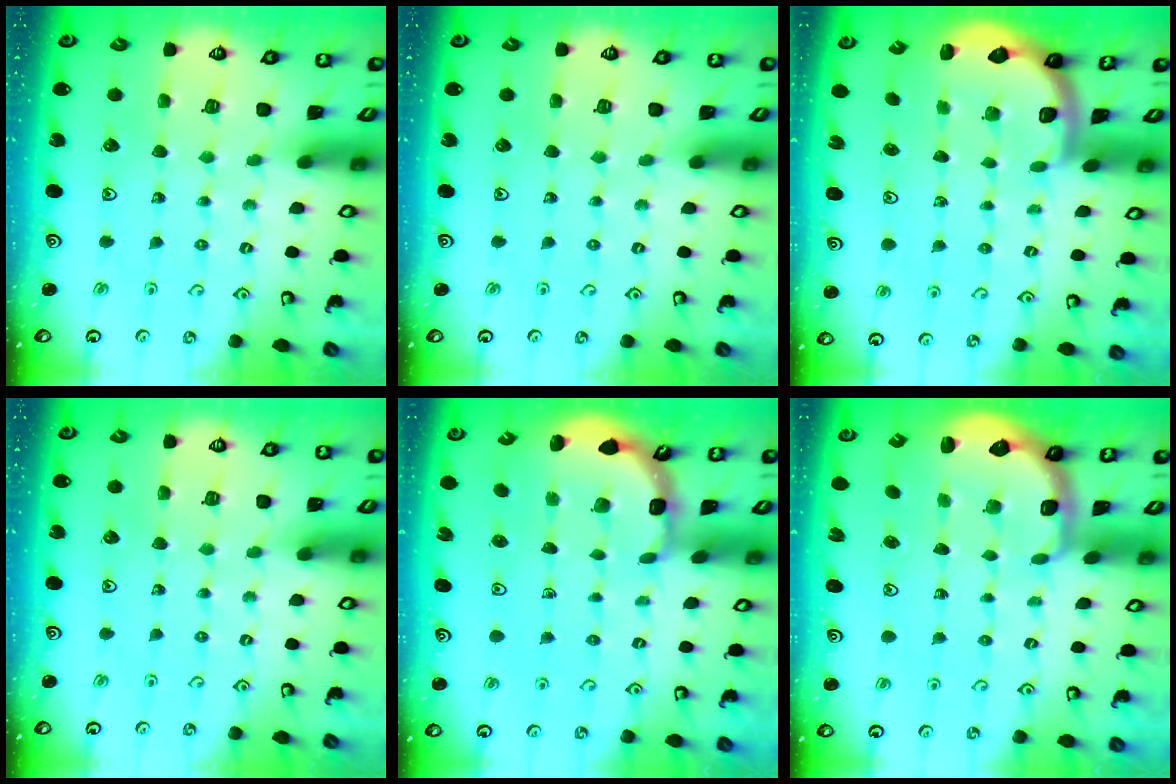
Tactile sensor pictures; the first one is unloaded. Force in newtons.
{"total": 0.0}
{"total": 1.9, "press": 1.8, "slide": 0.5}
{"total": 0.0}
{"total": 2.0, "press": 1.8, "slide": 0.9}
{"total": 2.8, "press": 1.7, "slide": 2.2}